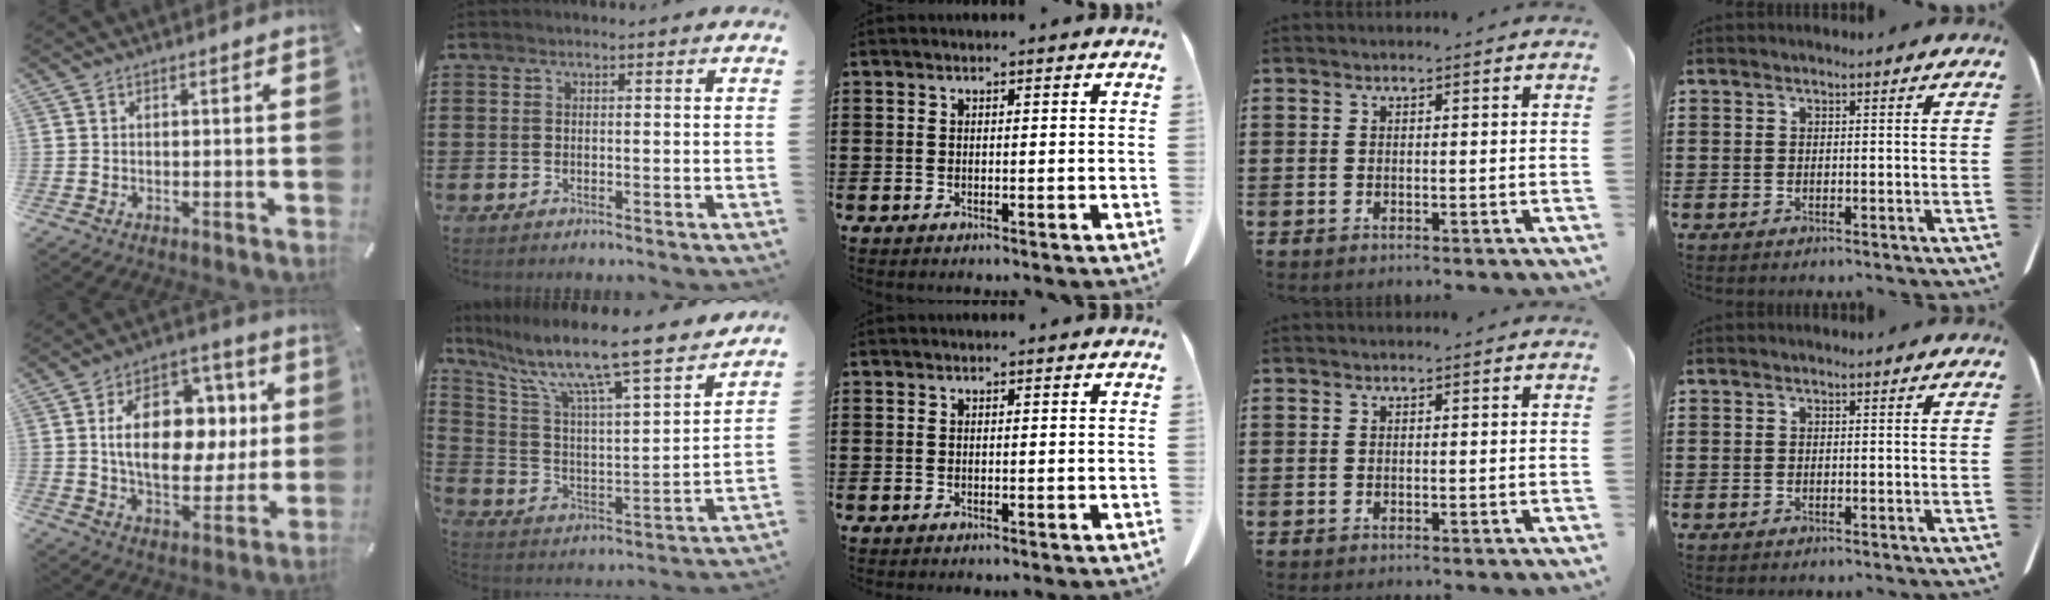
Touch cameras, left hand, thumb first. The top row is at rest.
{"thumb": {"total": 17.9, "force": [2.9, 12.0, 13.0], "torque": [-0.211, 0.007, 0.054]}, "index": {"total": 11.1, "force": [9.0, 0.4, 6.5], "torque": [-0.153, -0.071, 0.142]}}